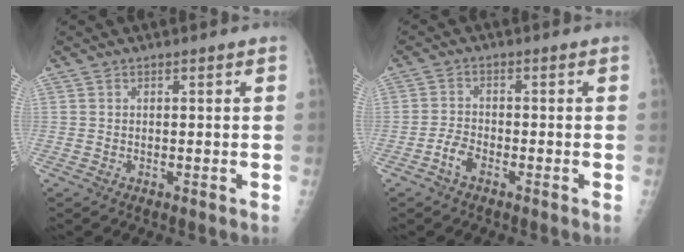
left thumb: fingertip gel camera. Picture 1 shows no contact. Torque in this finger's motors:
{"motor_torque": [0.21, 0.16, -0.08, -0.05, 0.11]}